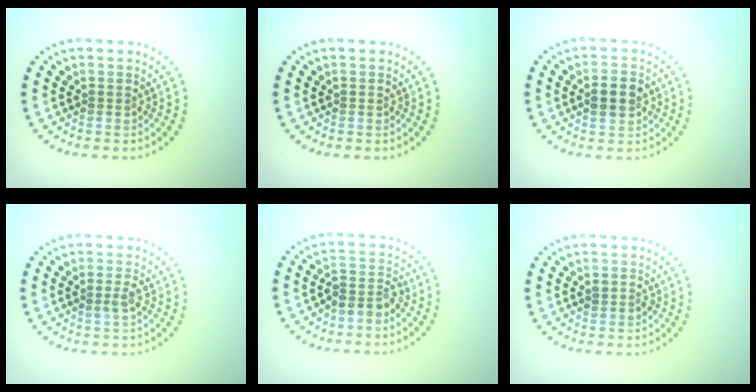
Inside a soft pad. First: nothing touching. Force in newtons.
{"total": 0.0}
{"total": 2.8, "press": 2.7, "slide": 0.2}
{"total": 0.9, "press": 0.8, "slide": 0.4}
{"total": 2.3, "press": 1.8, "slide": 1.5}
{"total": 0.6, "press": 0.6, "slide": 0.2}